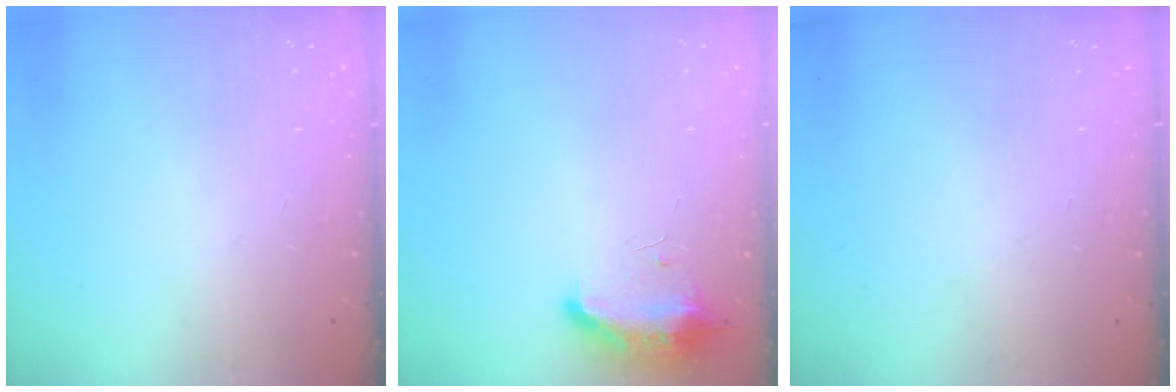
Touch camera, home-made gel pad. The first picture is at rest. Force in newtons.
{"total": 19.0, "press": 10.9, "slide": 15.6}
{"total": 0.0}